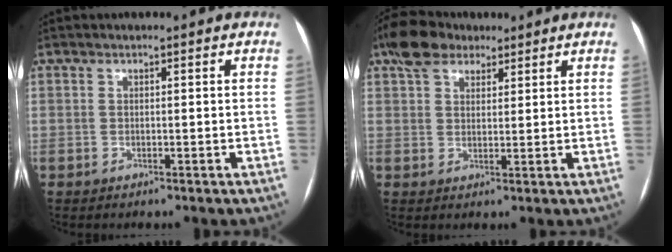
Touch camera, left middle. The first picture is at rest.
{"total": 6.8, "force": [4.7, 3.9, 3.0], "torque": [-0.061, 0.031, 0.087]}